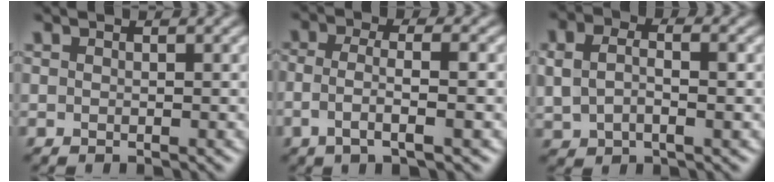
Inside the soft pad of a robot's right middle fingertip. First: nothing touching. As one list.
[{"total": 3.6, "force": [-1.0, 0.9, 3.3], "torque": [-0.067, 0.004, -0.023]}, {"total": 3.8, "force": [0.4, 2.2, 3.0], "torque": [-0.068, 0.006, 0.008]}]